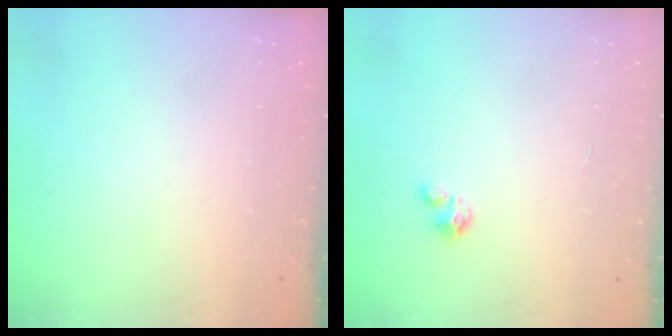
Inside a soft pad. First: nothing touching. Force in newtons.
{"total": 2.7, "press": 2.7, "slide": 0.2}